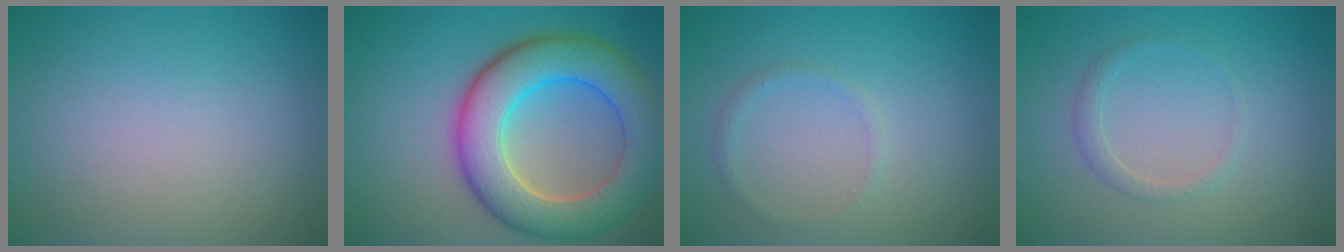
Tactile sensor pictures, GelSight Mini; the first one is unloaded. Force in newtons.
{"total": 9.4, "press": 9.4, "slide": 0.4}
{"total": 0.9, "press": 0.9, "slide": 0.1}
{"total": 1.2, "press": 1.2, "slide": 0.2}